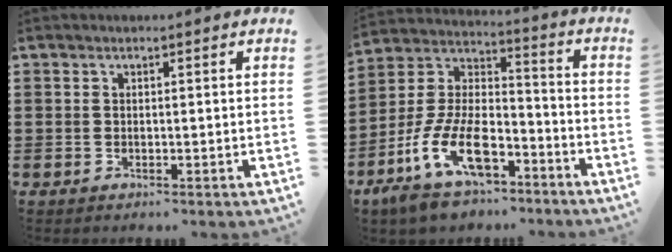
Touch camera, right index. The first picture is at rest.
{"total": 14.0, "force": [-8.6, 5.8, 9.4], "torque": [-0.207, 0.013, -0.162]}